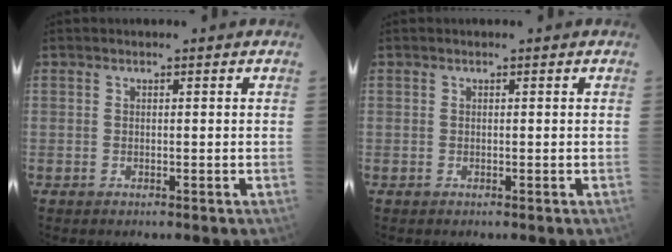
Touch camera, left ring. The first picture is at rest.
{"total": 0.0}